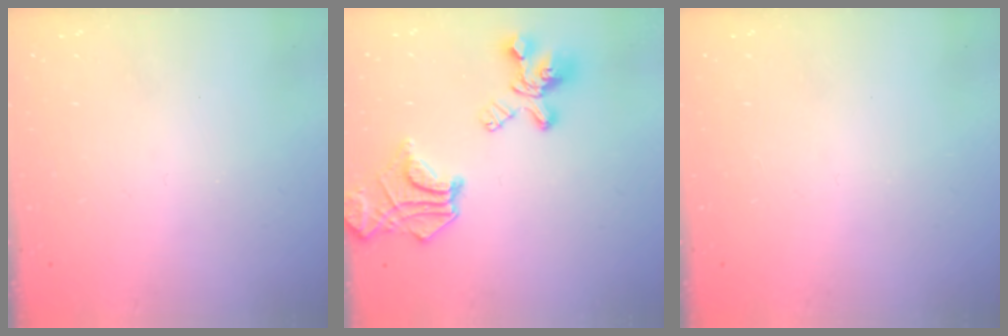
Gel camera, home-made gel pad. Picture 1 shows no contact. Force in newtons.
{"total": 12.9, "press": 12.7, "slide": 2.6}
{"total": 0.0}